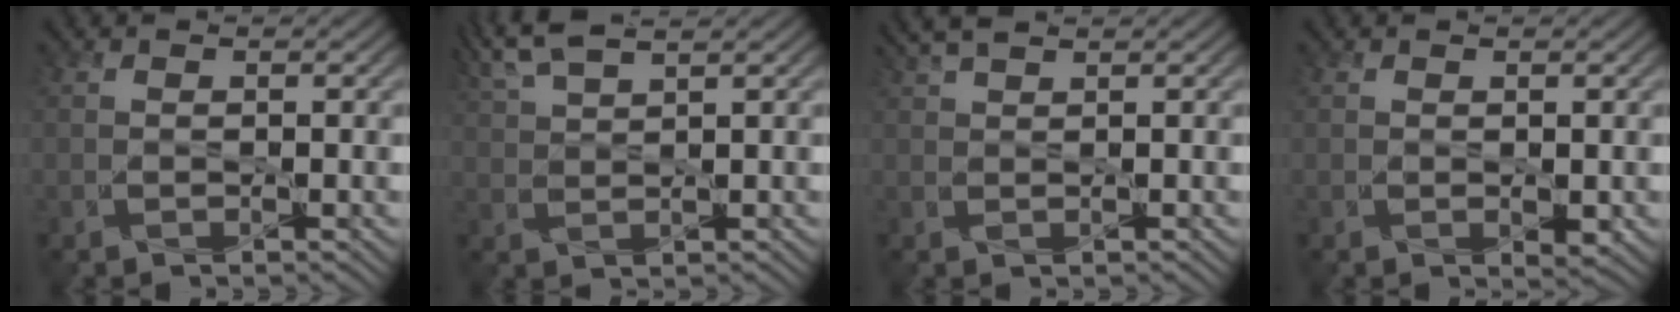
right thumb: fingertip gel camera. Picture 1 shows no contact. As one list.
[{"total": 5.5, "force": [4.2, 1.1, 3.4], "torque": [-0.080, 0.021, 0.080]}, {"total": 2.8, "force": [2.1, 0.6, 1.7], "torque": [-0.045, 0.015, 0.048]}, {"total": 0.9, "force": [0.0, 0.6, 0.7], "torque": [-0.013, -0.005, 0.005]}]